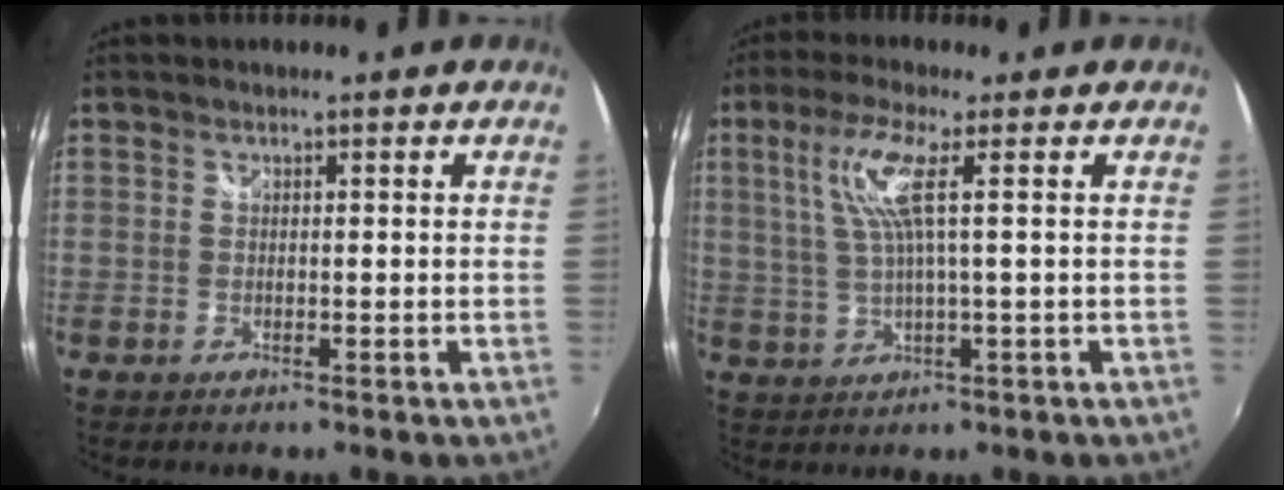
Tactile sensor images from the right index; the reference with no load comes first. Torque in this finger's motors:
{"motor_torque": [0.43, -0.18, 0.44, 0.11]}